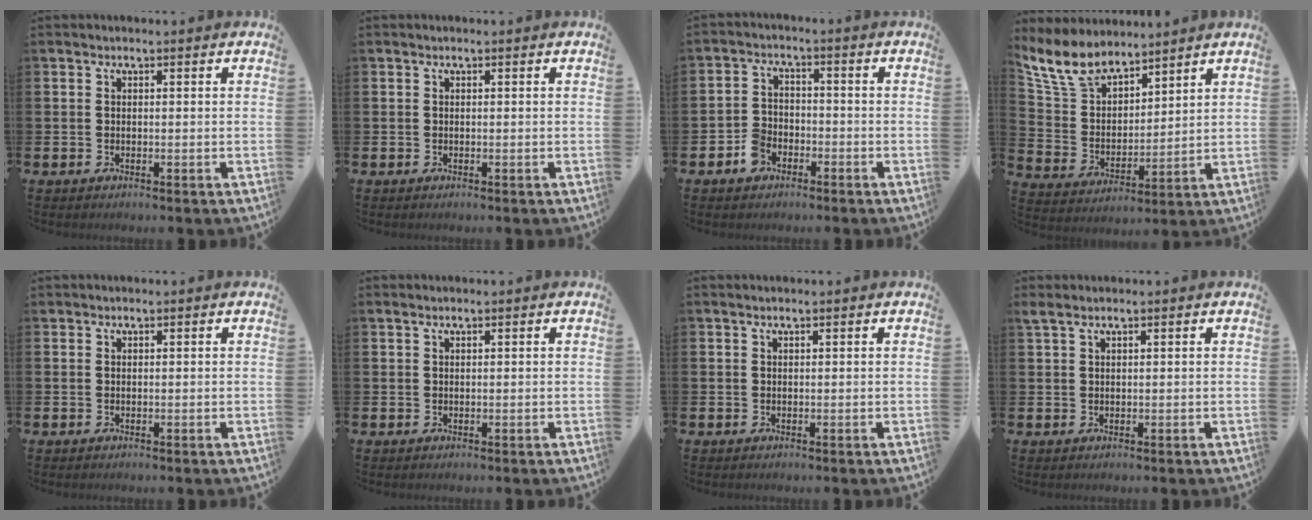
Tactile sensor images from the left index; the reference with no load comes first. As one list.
[{"total": 0.0}, {"total": 3.4, "force": [-2.4, 2.4, 0.7], "torque": [-0.025, 0.012, -0.047]}, {"total": 8.6, "force": [7.6, 3.3, 2.3], "torque": [-0.088, -0.033, 0.143]}, {"total": 0.6, "force": [0.5, 0.2, -0.1], "torque": [0.003, 0.001, 0.010]}, {"total": 0.8, "force": [0.8, 0.1, 0.2], "torque": [-0.003, 0.001, 0.014]}, {"total": 0.8, "force": [0.7, 0.0, 0.2], "torque": [-0.003, 0.001, 0.013]}, {"total": 1.5, "force": [1.2, 0.4, 0.7], "torque": [-0.015, 0.003, 0.022]}]